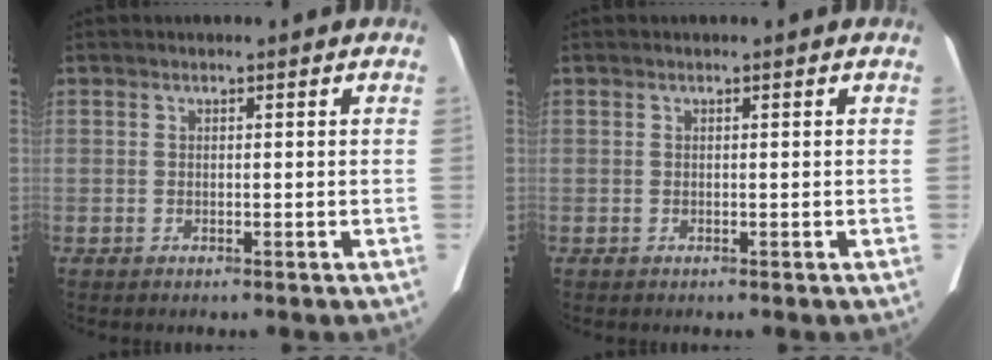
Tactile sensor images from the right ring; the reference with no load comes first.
{"total": 0.0}